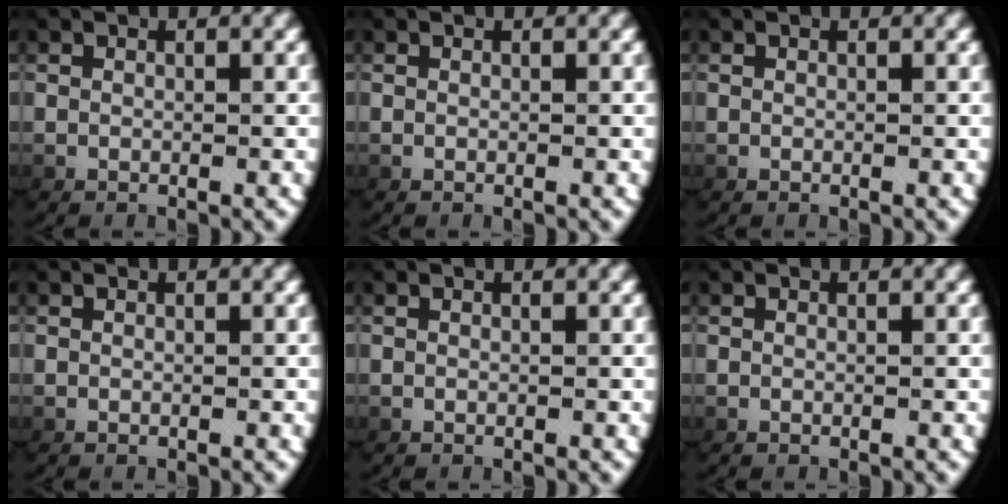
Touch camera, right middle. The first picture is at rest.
{"total": 0.0}
{"total": 0.0}
{"total": 0.0}
{"total": 0.0}
{"total": 0.0}